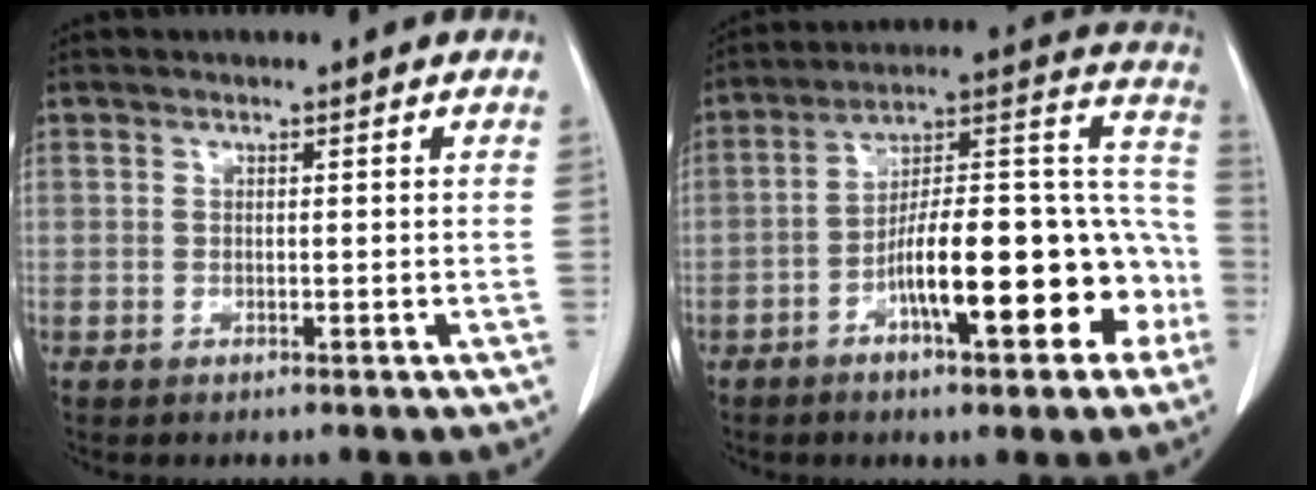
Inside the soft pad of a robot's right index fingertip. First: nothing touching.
{"total": 19.1, "force": [-7.0, 5.2, 17.0], "torque": [-0.215, 0.043, -0.099]}